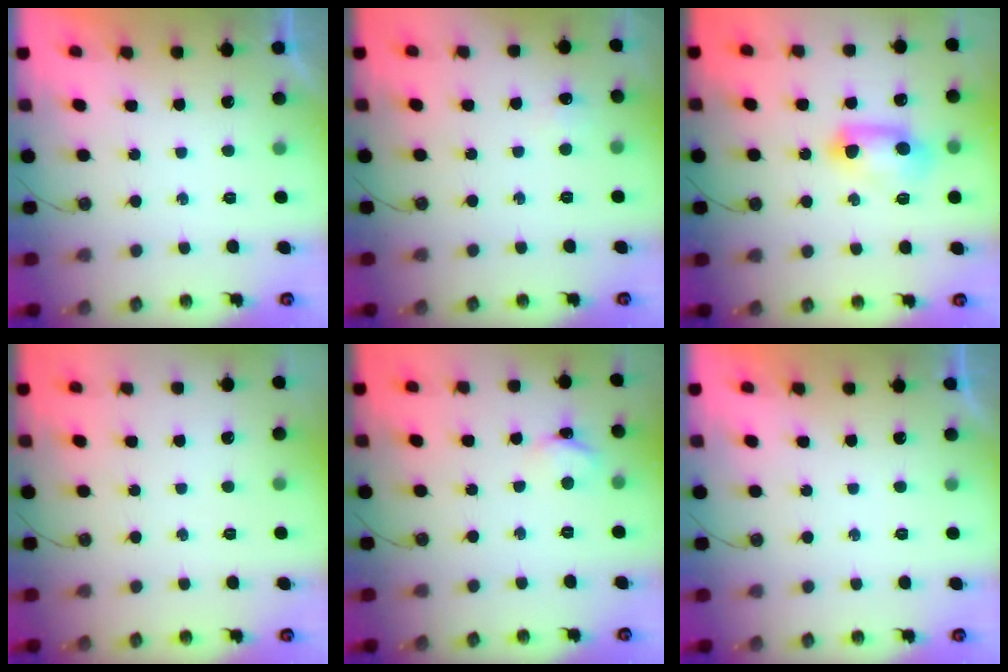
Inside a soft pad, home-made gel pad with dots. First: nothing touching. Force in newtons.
{"total": 4.8, "press": 4.3, "slide": 2.0}
{"total": 10.0, "press": 9.9, "slide": 1.4}
{"total": 0.0}
{"total": 3.7, "press": 3.6, "slide": 0.5}
{"total": 0.0}